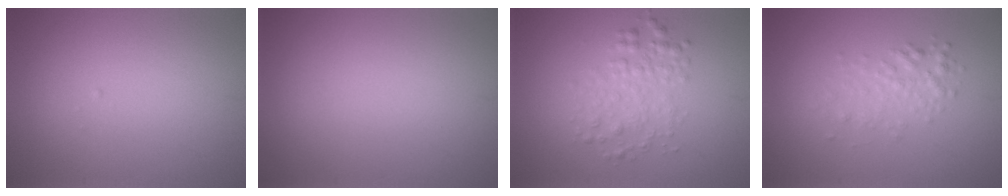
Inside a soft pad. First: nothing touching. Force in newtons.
{"total": 0.0}
{"total": 2.7, "press": 2.7, "slide": 0.0}
{"total": 2.0, "press": 2.0, "slide": 0.1}